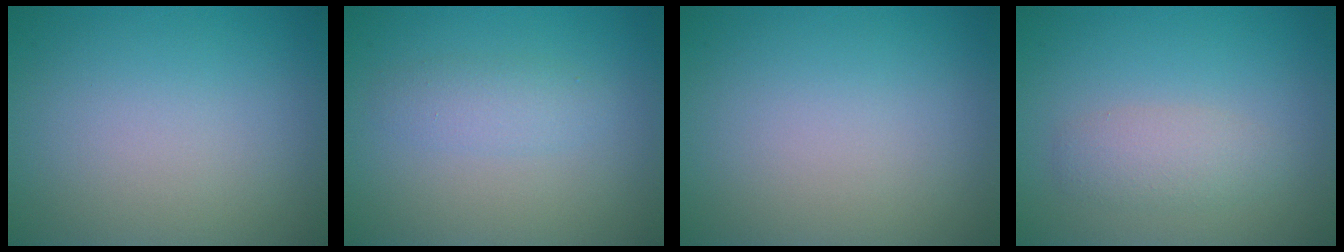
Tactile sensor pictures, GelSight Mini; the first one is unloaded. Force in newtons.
{"total": 1.9, "press": 1.9, "slide": 0.0}
{"total": 0.0}
{"total": 2.3, "press": 2.3, "slide": 0.1}